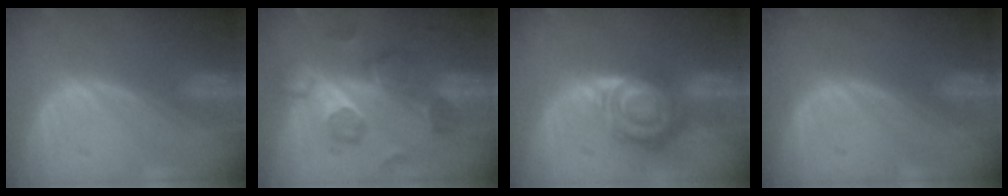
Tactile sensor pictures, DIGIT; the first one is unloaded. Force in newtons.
{"total": 8.7, "press": 8.4, "slide": 2.2}
{"total": 8.1, "press": 7.1, "slide": 3.9}
{"total": 0.0}